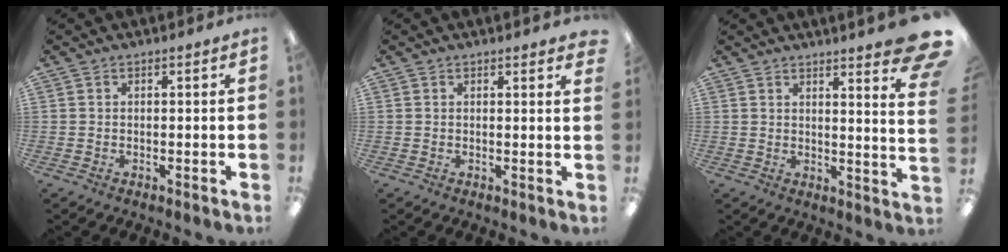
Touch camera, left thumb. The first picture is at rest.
{"total": 1.1, "force": [1.0, 0.0, 0.5], "torque": [0.004, -0.007, 0.014]}
{"total": 7.6, "force": [5.5, 0.5, 5.2], "torque": [-0.066, -0.052, 0.089]}